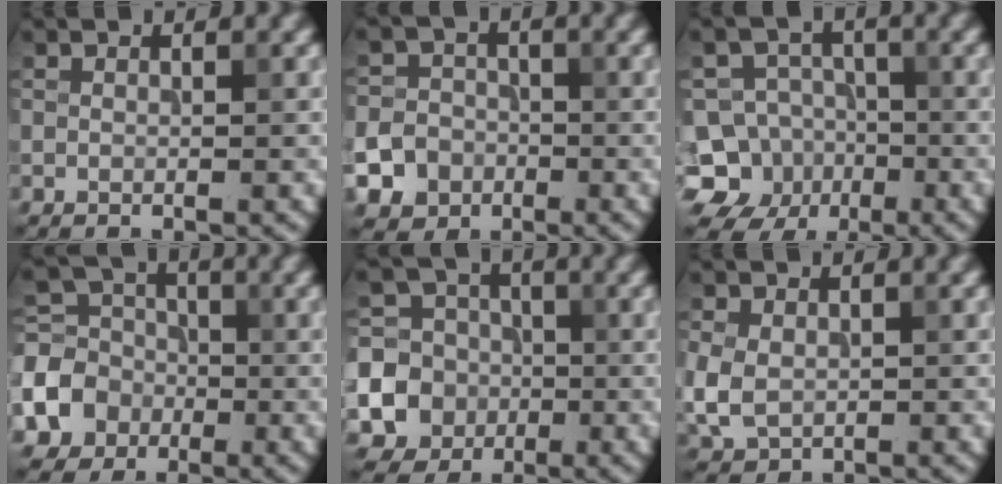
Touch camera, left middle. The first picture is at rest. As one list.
[{"total": 8.3, "force": [-4.2, 7.0, 1.7], "torque": [-0.032, -0.026, -0.088]}, {"total": 9.2, "force": [-4.4, 7.9, 1.6], "torque": [-0.017, -0.001, -0.093]}, {"total": 5.7, "force": [-1.9, 5.0, 2.0], "torque": [-0.044, 0.002, -0.051]}, {"total": 15.5, "force": [-4.0, 14.6, 3.1], "torque": [-0.120, -0.012, -0.086]}, {"total": 4.1, "force": [-0.4, 3.3, 2.5], "torque": [-0.066, -0.010, -0.004]}]